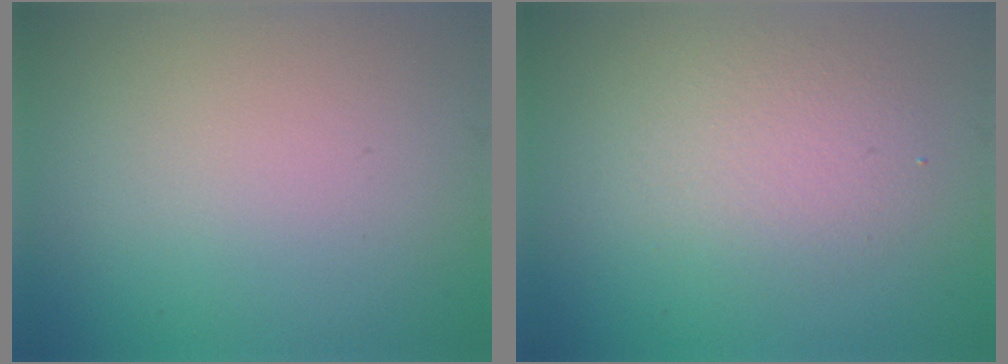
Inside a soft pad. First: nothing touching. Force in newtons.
{"total": 2.8, "press": 2.8, "slide": 0.1}